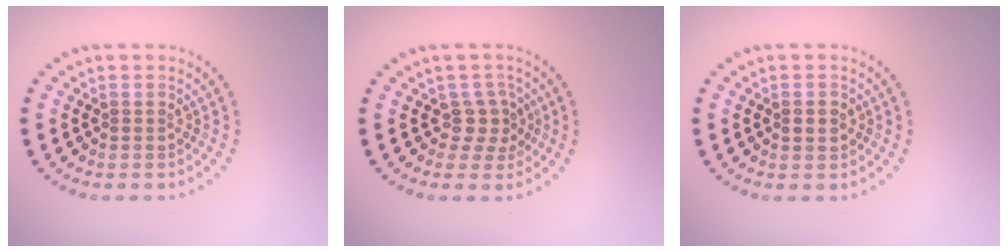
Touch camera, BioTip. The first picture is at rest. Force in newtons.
{"total": 2.2, "press": 1.6, "slide": 1.5}
{"total": 1.1, "press": 1.1, "slide": 0.1}